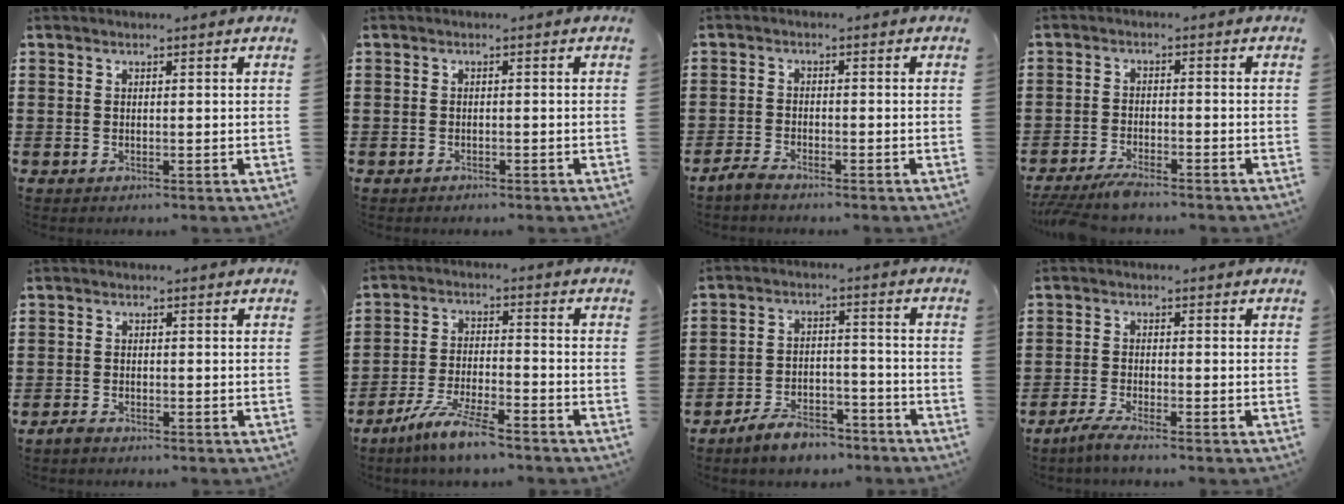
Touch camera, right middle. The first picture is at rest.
{"total": 0.9, "force": [-0.8, 0.5, 0.0], "torque": [-0.001, 0.003, -0.019]}
{"total": 2.4, "force": [-2.2, 0.4, 0.8], "torque": [-0.029, 0.002, -0.050]}
{"total": 3.4, "force": [-3.1, 0.3, 1.3], "torque": [-0.037, -0.006, -0.065]}
{"total": 1.6, "force": [-1.4, 0.7, 0.5], "torque": [-0.020, -0.001, -0.031]}
{"total": 7.5, "force": [-6.3, 0.6, 4.0], "torque": [-0.094, -0.008, -0.125]}
{"total": 6.0, "force": [-5.5, 1.6, 1.9], "torque": [-0.041, 0.010, -0.108]}
{"total": 2.8, "force": [-2.5, 0.0, 1.4], "torque": [-0.038, -0.003, -0.053]}